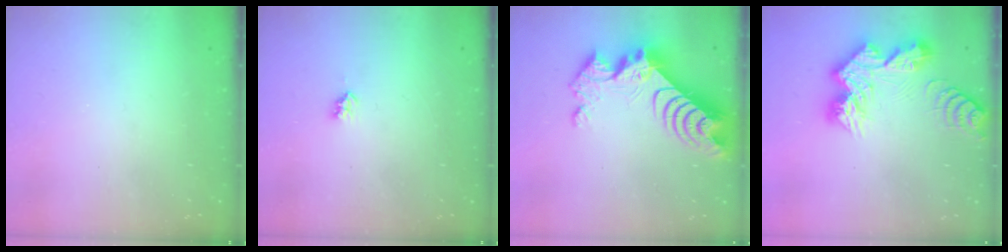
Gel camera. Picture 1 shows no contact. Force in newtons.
{"total": 2.6, "press": 2.5, "slide": 0.4}
{"total": 14.7, "press": 14.6, "slide": 1.2}
{"total": 13.8, "press": 13.7, "slide": 1.2}